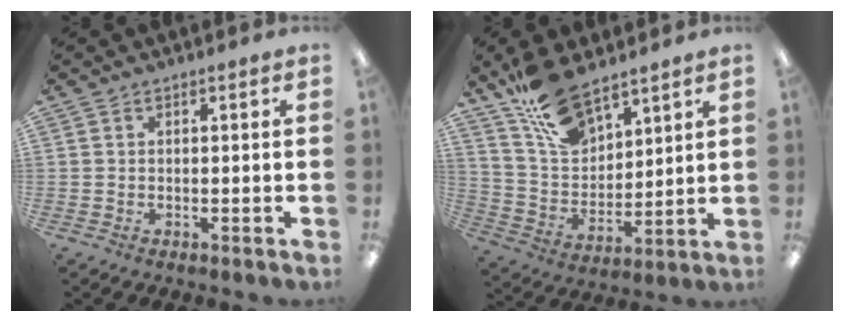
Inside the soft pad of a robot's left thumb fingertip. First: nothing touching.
{"total": 15.2, "force": [11.6, 7.2, 6.7], "torque": [-0.138, -0.059, 0.219]}